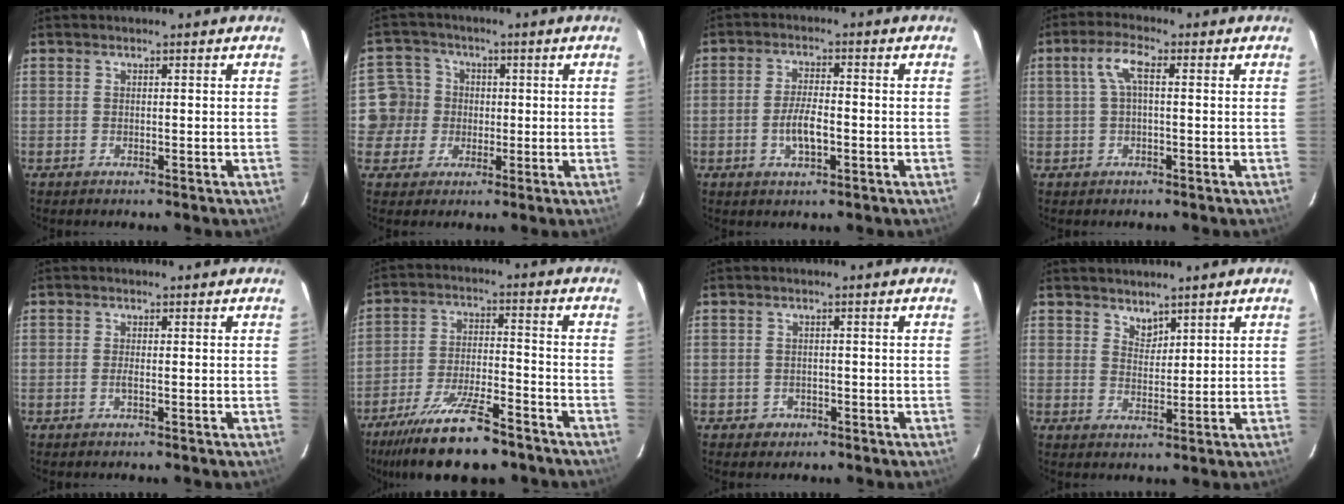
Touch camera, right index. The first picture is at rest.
{"total": 6.7, "force": [-0.3, 6.7, 0.8], "torque": [-0.015, 0.019, -0.011]}
{"total": 5.2, "force": [-1.6, 1.8, 4.6], "torque": [-0.093, 0.003, -0.027]}
{"total": 4.3, "force": [0.7, 1.2, 4.1], "torque": [-0.083, 0.012, 0.014]}
{"total": 0.7, "force": [-0.2, -0.1, 0.7], "torque": [-0.010, 0.001, -0.004]}
{"total": 16.3, "force": [-12.7, 4.0, 9.3], "torque": [-0.192, -0.019, -0.211]}
{"total": 2.2, "force": [-1.0, 1.9, 0.3], "torque": [-0.008, 0.002, -0.010]}
{"total": 2.6, "force": [2.3, 1.1, 0.6], "torque": [-0.005, 0.001, 0.043]}